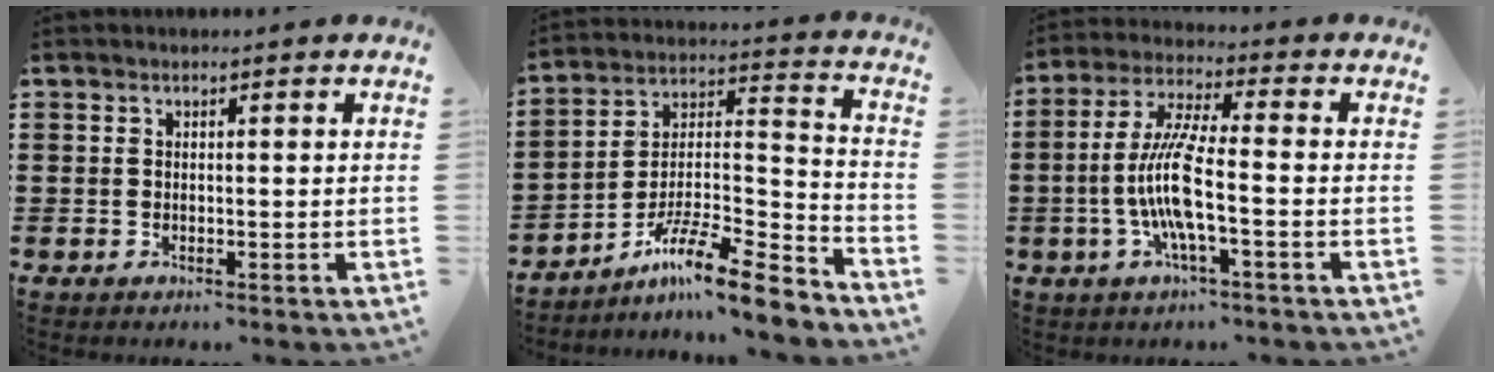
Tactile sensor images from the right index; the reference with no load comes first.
{"total": 11.2, "force": [-9.0, 1.2, 6.6], "torque": [-0.106, 0.016, -0.174]}
{"total": 9.3, "force": [-2.2, 1.6, 8.9], "torque": [-0.199, -0.016, -0.051]}